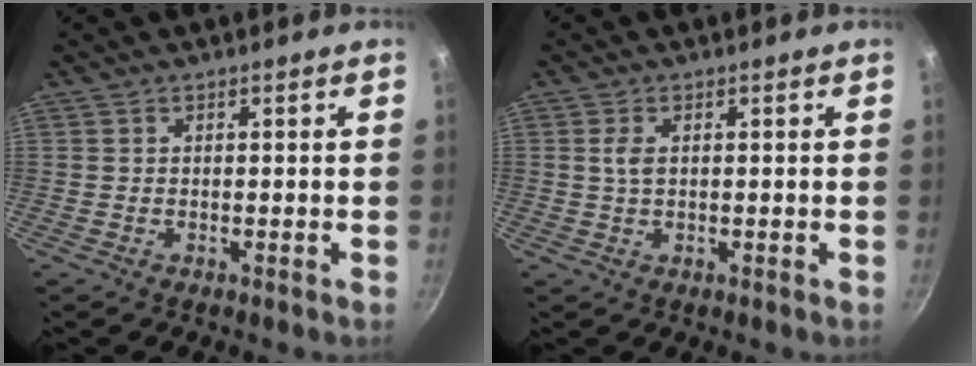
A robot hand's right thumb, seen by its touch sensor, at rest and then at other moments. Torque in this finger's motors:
{"motor_torque": [0.21, -0.10, 0.59, 0.33, 0.16]}